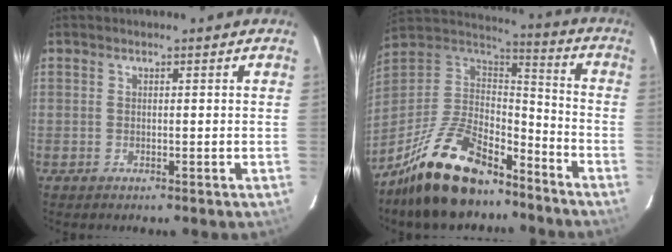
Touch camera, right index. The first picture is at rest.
{"total": 23.2, "force": [-16.6, 9.5, 13.0], "torque": [-0.270, 0.000, -0.279]}